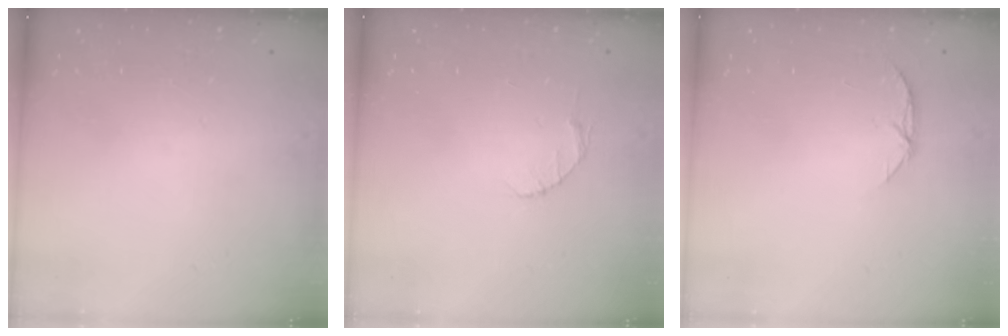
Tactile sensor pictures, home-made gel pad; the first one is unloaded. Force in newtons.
{"total": 2.6, "press": 2.6, "slide": 0.3}
{"total": 5.8, "press": 5.7, "slide": 0.6}